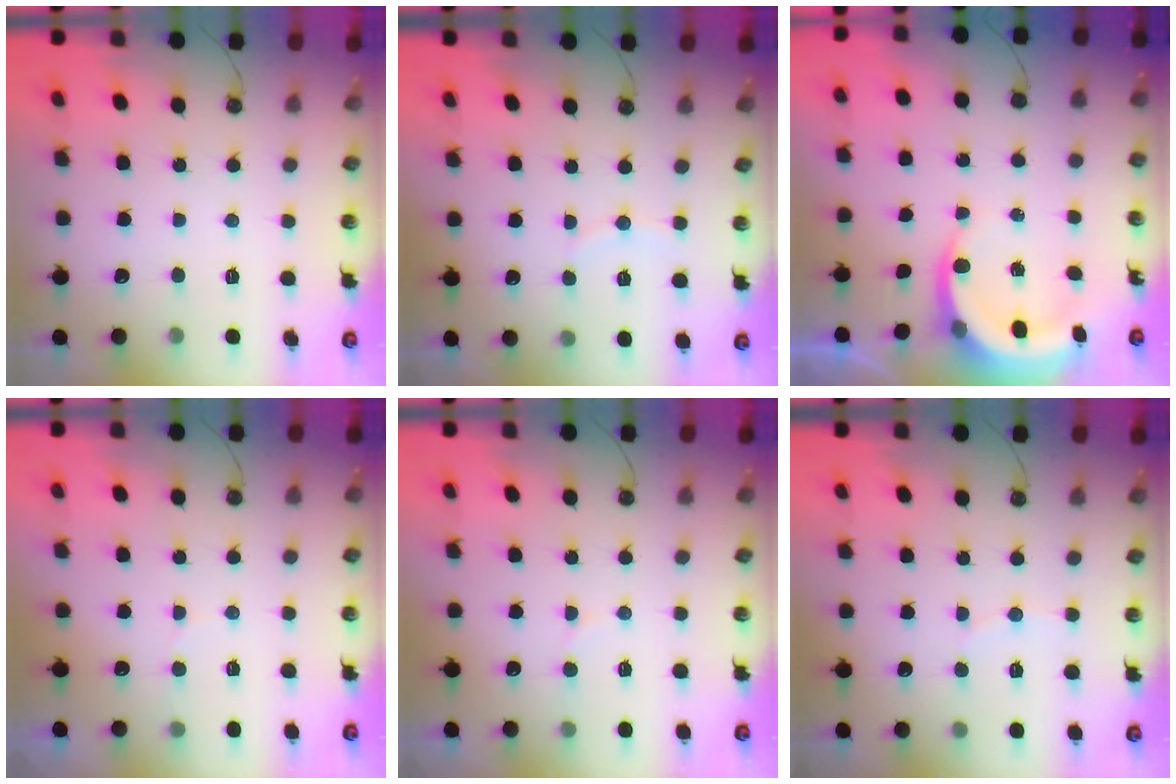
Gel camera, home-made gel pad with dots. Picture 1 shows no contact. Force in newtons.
{"total": 4.7, "press": 4.6, "slide": 0.8}
{"total": 5.5, "press": 5.4, "slide": 0.4}
{"total": 4.6, "press": 4.3, "slide": 1.8}
{"total": 7.1, "press": 7.0, "slide": 1.3}
{"total": 3.8, "press": 3.4, "slide": 1.7}